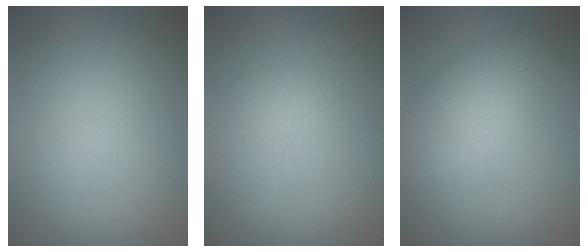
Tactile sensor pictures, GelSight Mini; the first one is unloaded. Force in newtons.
{"total": 0.7, "press": 0.7, "slide": 0.0}
{"total": 3.5, "press": 3.5, "slide": 0.2}